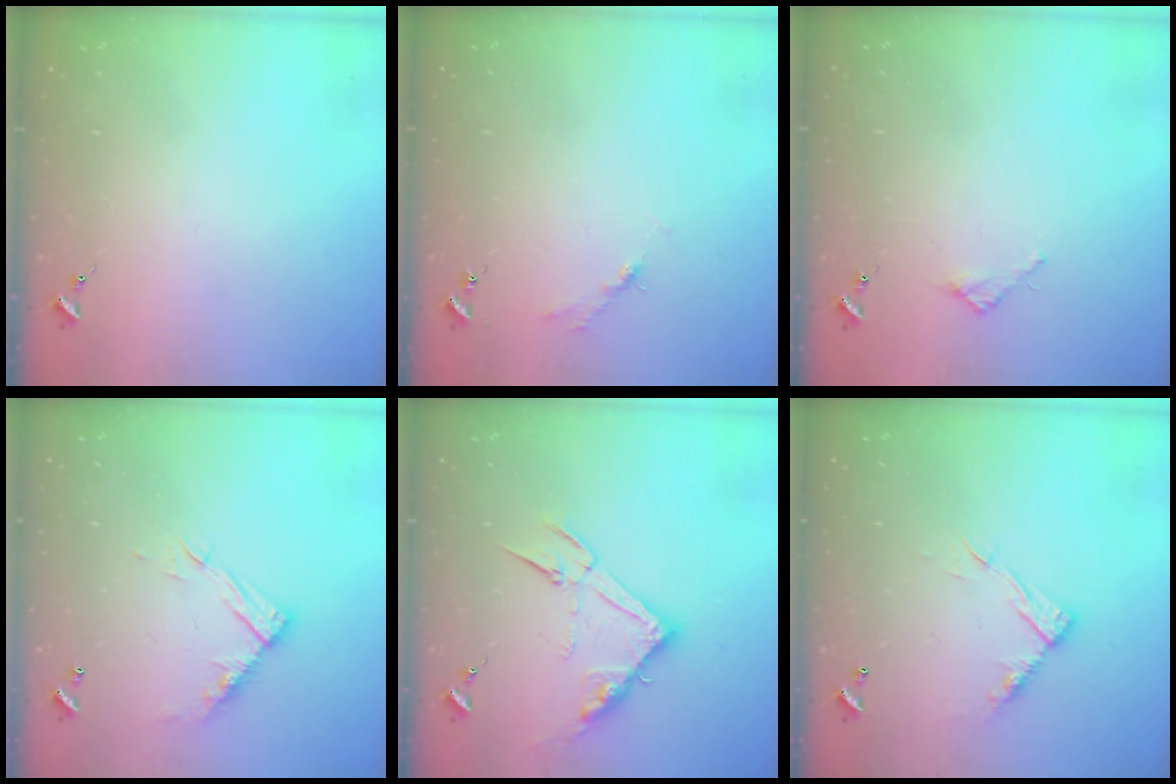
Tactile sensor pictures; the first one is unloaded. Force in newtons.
{"total": 2.7, "press": 2.7, "slide": 0.4}
{"total": 2.4, "press": 2.3, "slide": 0.3}
{"total": 11.4, "press": 11.4, "slide": 0.7}
{"total": 13.8, "press": 13.8, "slide": 0.8}
{"total": 10.6, "press": 10.6, "slide": 0.4}